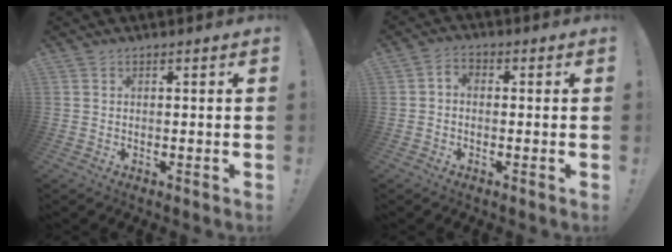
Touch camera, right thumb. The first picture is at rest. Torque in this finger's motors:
{"motor_torque": [0.37, 0.41, 0.29, -0.27, 0.00]}